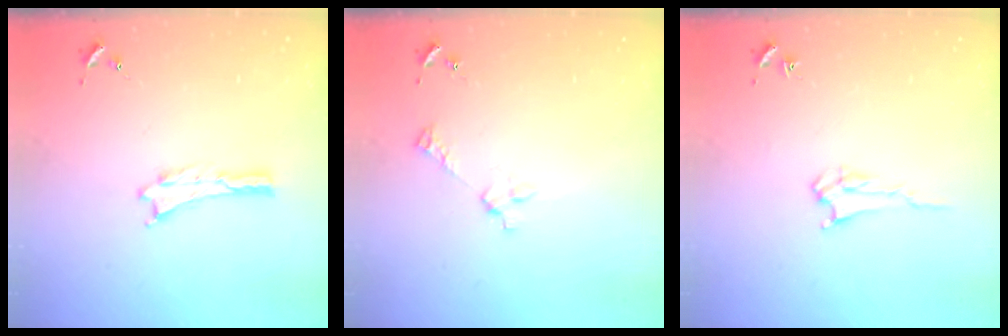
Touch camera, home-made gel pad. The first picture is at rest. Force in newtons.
{"total": 2.6, "press": 2.6, "slide": 0.3}
{"total": 2.8, "press": 2.8, "slide": 0.4}